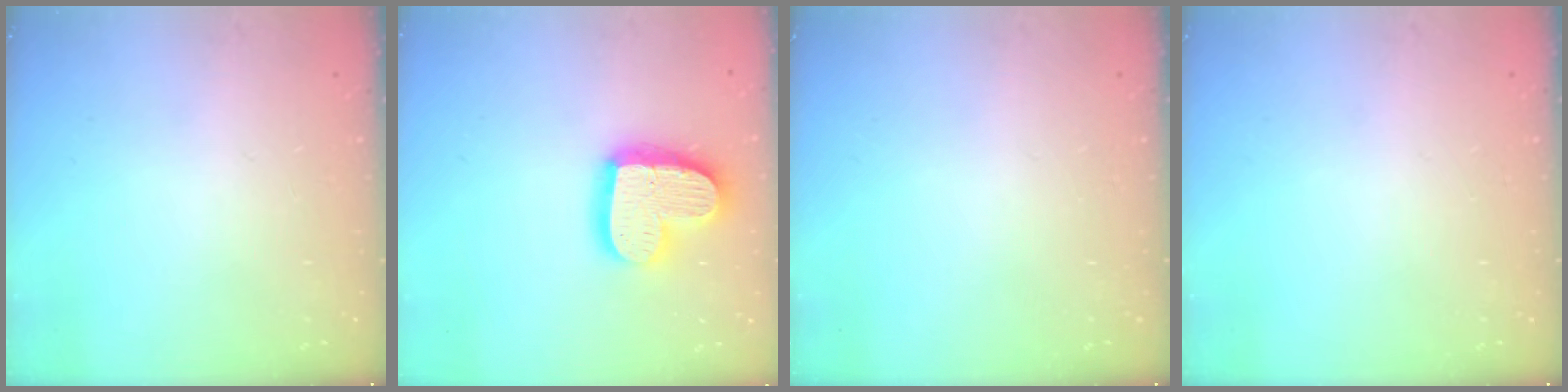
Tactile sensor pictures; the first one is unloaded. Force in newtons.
{"total": 18.9, "press": 18.8, "slide": 1.7}
{"total": 0.0}
{"total": 0.0}